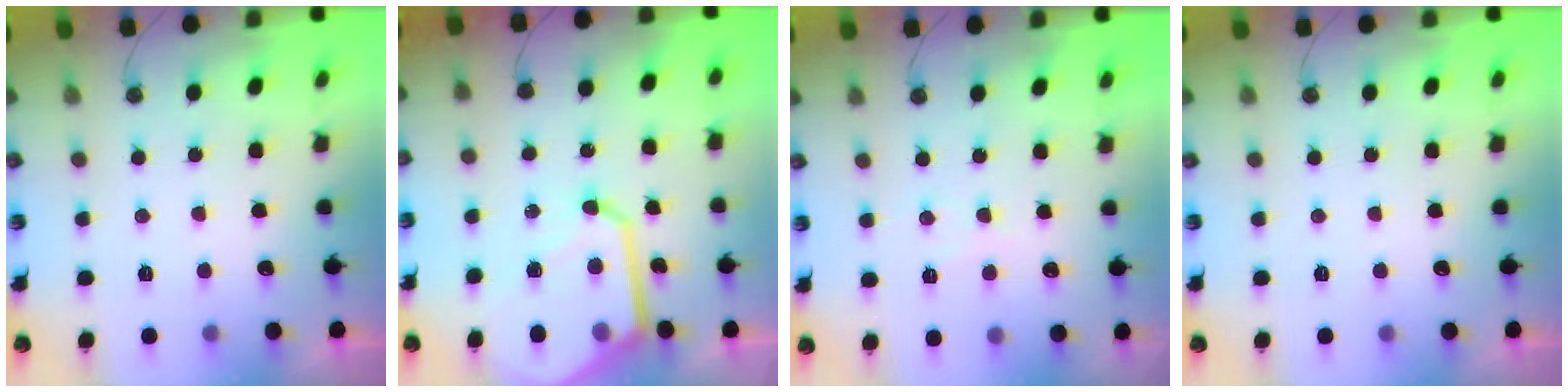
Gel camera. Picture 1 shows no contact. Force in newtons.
{"total": 13.9, "press": 13.9, "slide": 1.4}
{"total": 6.3, "press": 6.2, "slide": 0.8}
{"total": 0.0}